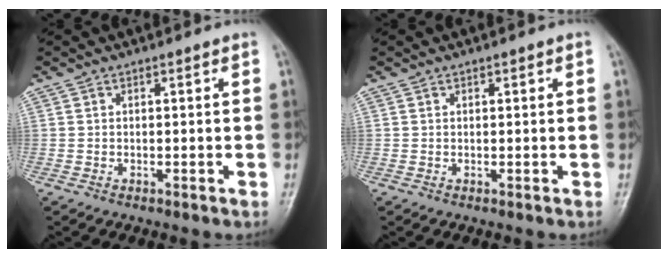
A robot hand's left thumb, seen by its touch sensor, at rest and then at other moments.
{"total": 0.6, "force": [0.3, 0.3, 0.5], "torque": [-0.004, 0.000, 0.004]}